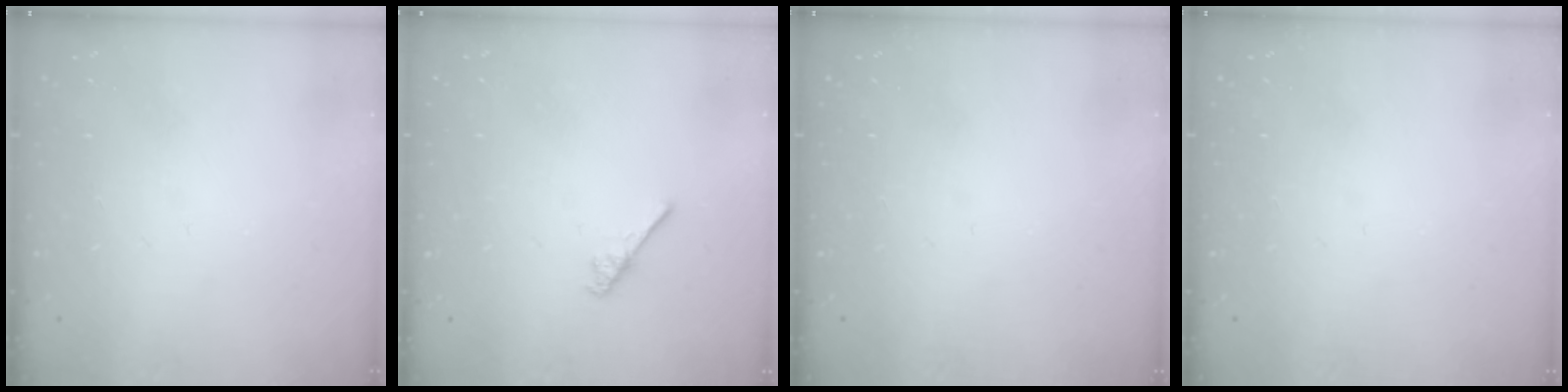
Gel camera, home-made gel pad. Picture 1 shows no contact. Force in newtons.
{"total": 2.6, "press": 2.6, "slide": 0.3}
{"total": 0.0}
{"total": 0.0}